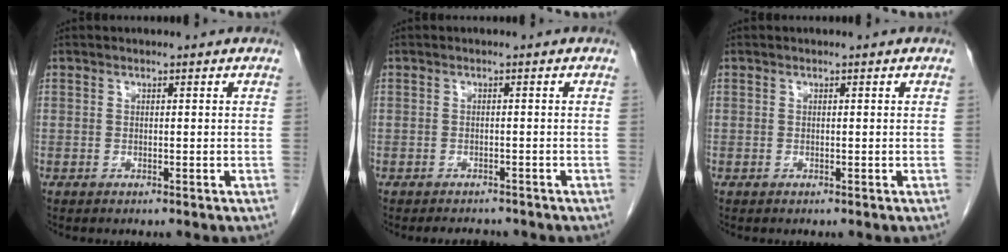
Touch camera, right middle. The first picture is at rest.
{"total": 3.2, "force": [-2.9, 1.1, 0.7], "torque": [-0.011, -0.003, -0.037]}
{"total": 0.0}